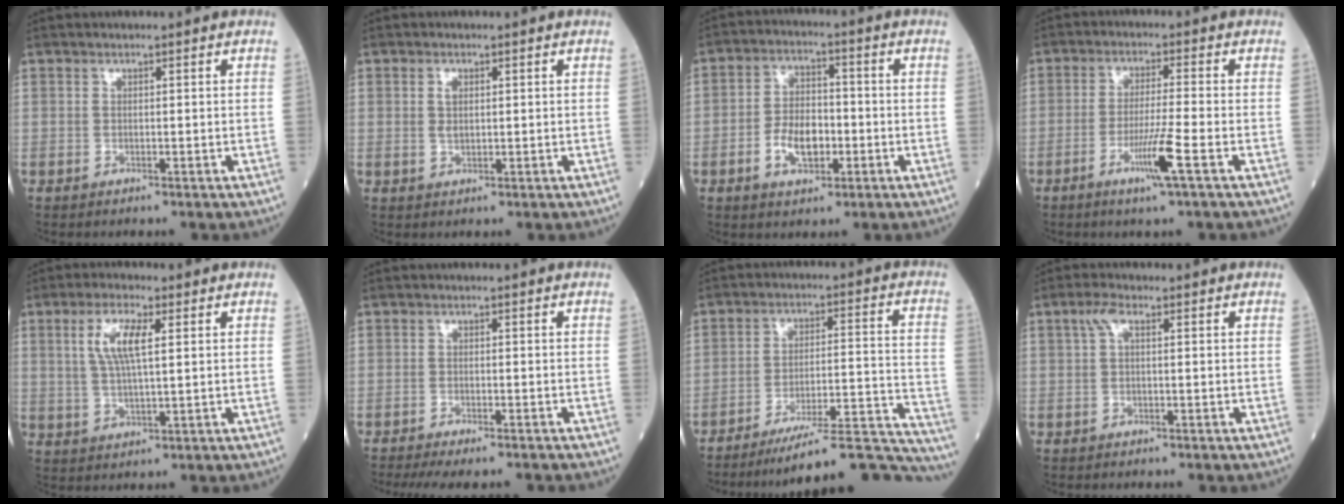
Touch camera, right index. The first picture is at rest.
{"total": 1.7, "force": [0.6, 0.9, 1.4], "torque": [-0.029, 0.000, 0.015]}
{"total": 7.0, "force": [-2.1, 3.8, 5.5], "torque": [-0.109, 0.010, -0.035]}
{"total": 6.1, "force": [-2.7, -0.8, 5.4], "torque": [-0.104, -0.013, -0.052]}
{"total": 6.8, "force": [2.2, 1.3, 6.3], "torque": [-0.134, 0.007, 0.046]}
{"total": 9.3, "force": [-8.3, 1.0, 4.1], "torque": [-0.052, -0.015, -0.112]}
{"total": 22.3, "force": [-21.2, -0.4, 6.8], "torque": [-0.037, 0.020, -0.288]}
{"total": 2.2, "force": [0.7, 0.6, 2.0], "torque": [-0.045, 0.016, 0.017]}